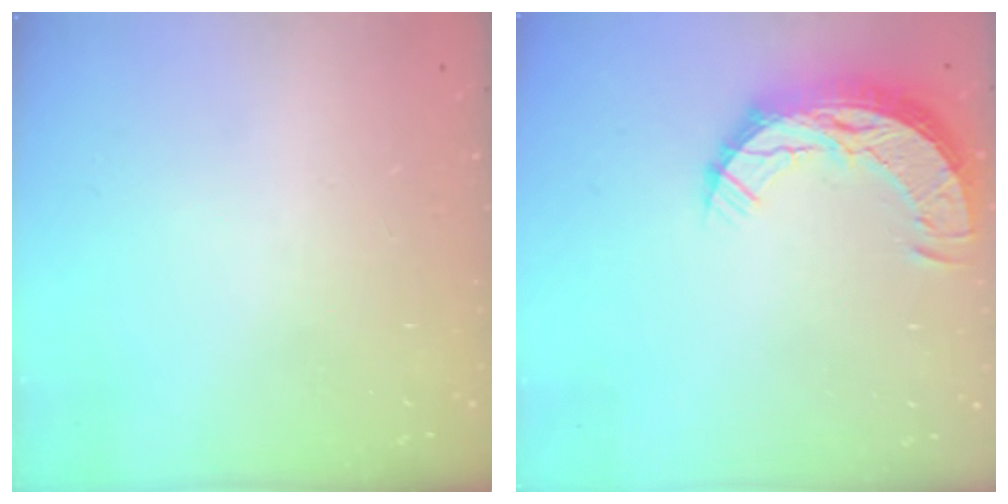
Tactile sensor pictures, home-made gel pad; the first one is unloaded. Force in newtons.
{"total": 10.6, "press": 10.5, "slide": 0.8}